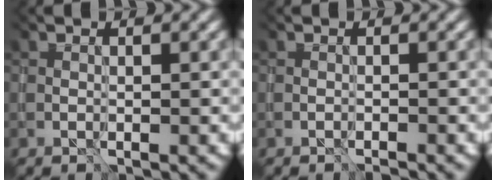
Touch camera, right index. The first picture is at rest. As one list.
[{"total": 0.8, "force": [-0.6, -0.5, -0.1], "torque": [0.006, 0.001, -0.012]}]